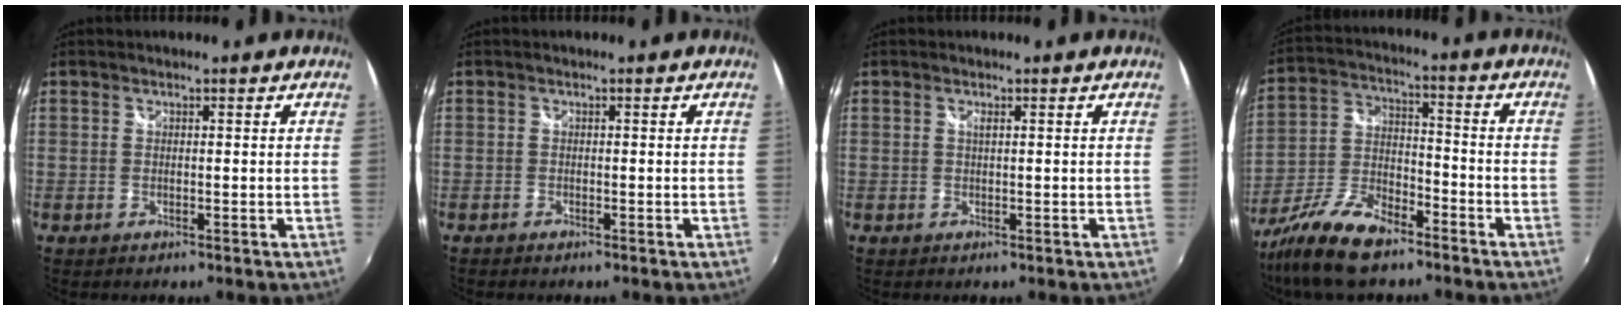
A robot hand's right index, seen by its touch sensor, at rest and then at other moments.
{"total": 0.9, "force": [-0.8, 0.3, 0.1], "torque": [-0.007, -0.003, -0.017]}
{"total": 0.6, "force": [0.2, -0.1, 0.6], "torque": [-0.011, 0.002, 0.003]}
{"total": 14.0, "force": [-10.2, 5.2, 8.1], "torque": [-0.182, -0.014, -0.197]}